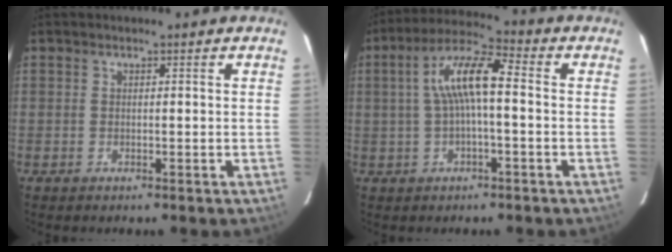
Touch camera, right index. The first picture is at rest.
{"total": 9.0, "force": [0.2, 2.1, 8.8], "torque": [-0.171, 0.021, 0.004]}